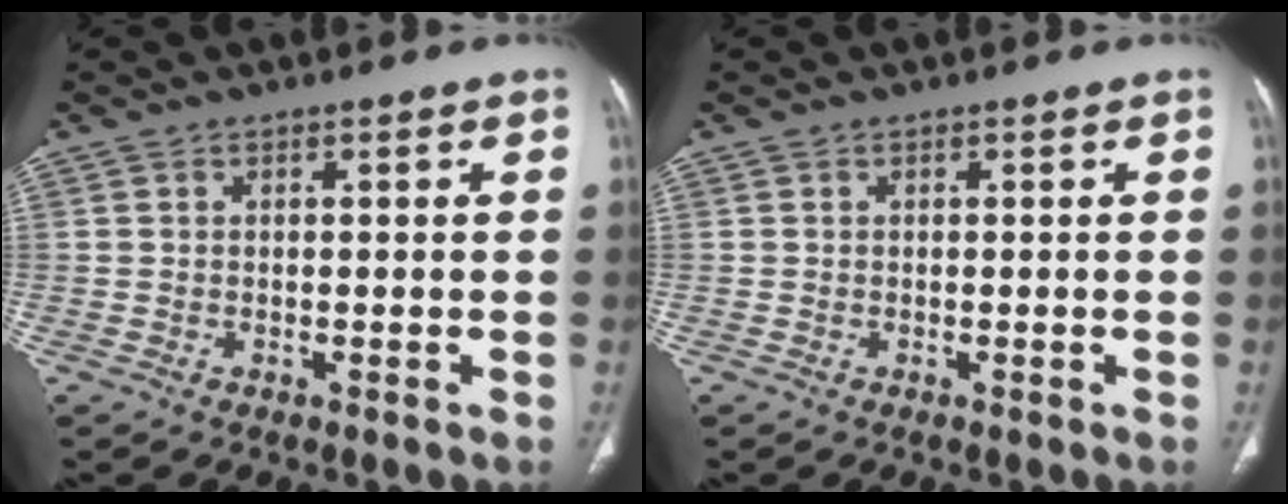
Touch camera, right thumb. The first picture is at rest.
{"total": 0.0}